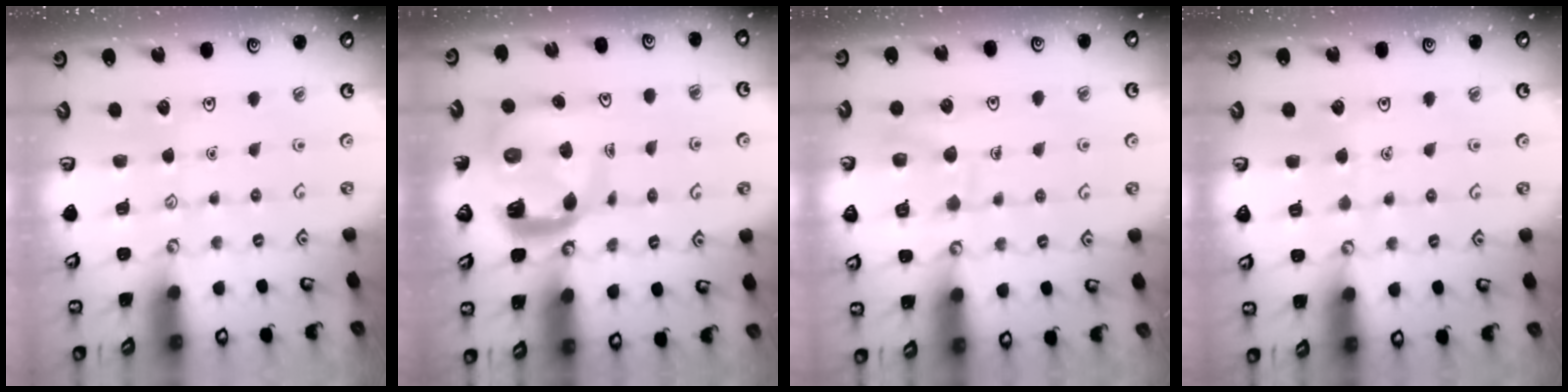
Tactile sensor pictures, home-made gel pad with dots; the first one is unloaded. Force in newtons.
{"total": 8.0, "press": 7.9, "slide": 1.0}
{"total": 10.6, "press": 10.6, "slide": 0.9}
{"total": 2.7, "press": 2.7, "slide": 0.2}